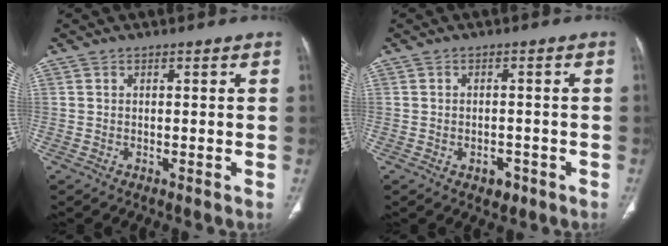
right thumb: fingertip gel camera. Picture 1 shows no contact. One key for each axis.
{"total": 3.0, "fx": -1.5, "fy": 2.0, "fz": 1.6, "tx": -0.014, "ty": 0.010, "tz": -0.014}